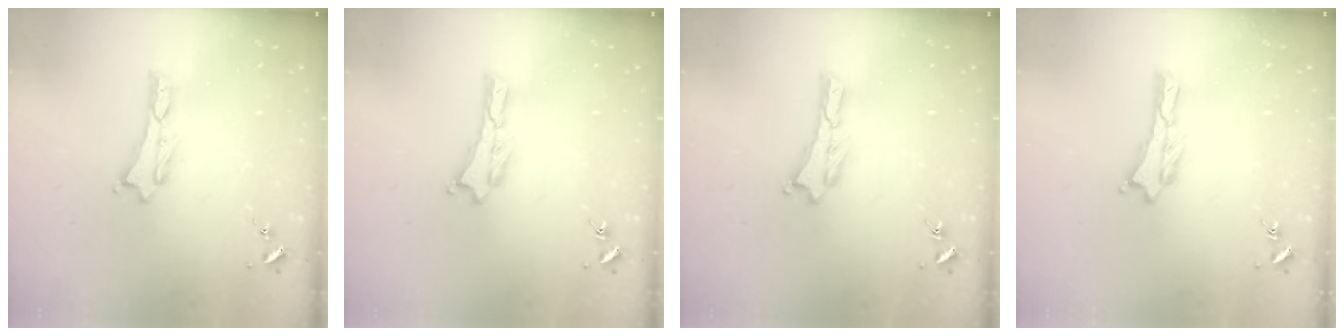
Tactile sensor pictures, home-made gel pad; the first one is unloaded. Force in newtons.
{"total": 0.0}
{"total": 0.0}
{"total": 0.0}